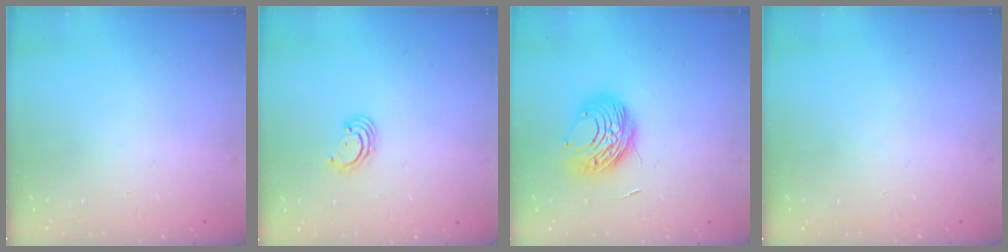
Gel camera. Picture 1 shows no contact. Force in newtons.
{"total": 2.6, "press": 2.6, "slide": 0.3}
{"total": 10.4, "press": 10.3, "slide": 1.0}
{"total": 0.0}